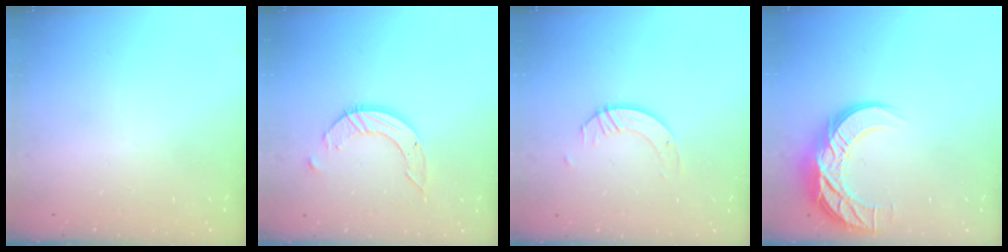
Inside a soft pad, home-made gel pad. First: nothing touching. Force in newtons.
{"total": 7.9, "press": 7.8, "slide": 0.7}
{"total": 3.9, "press": 3.9, "slide": 0.3}
{"total": 13.7, "press": 13.7, "slide": 0.9}